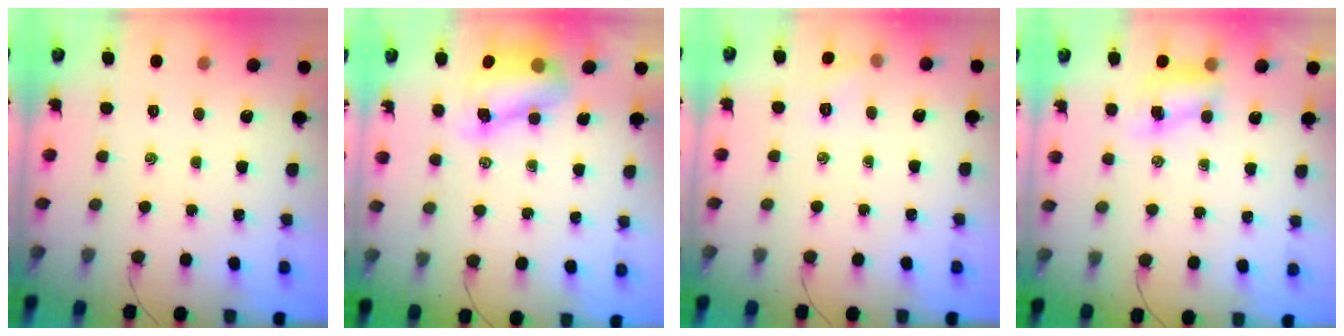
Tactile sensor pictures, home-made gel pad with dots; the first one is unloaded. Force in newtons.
{"total": 7.9, "press": 7.7, "slide": 1.6}
{"total": 5.9, "press": 5.7, "slide": 1.5}
{"total": 7.0, "press": 6.9, "slide": 0.9}